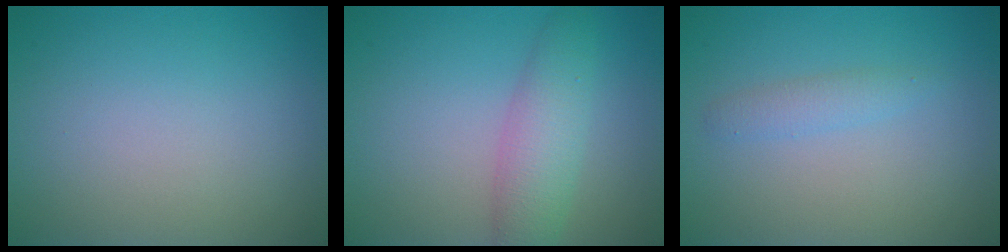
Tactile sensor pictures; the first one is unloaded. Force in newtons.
{"total": 3.8, "press": 3.8, "slide": 0.0}
{"total": 1.4, "press": 1.4, "slide": 0.0}